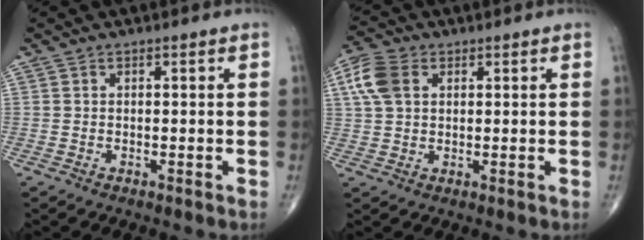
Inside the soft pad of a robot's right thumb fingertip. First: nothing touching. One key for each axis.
{"total": 7.4, "fx": 2.3, "fy": 5.1, "fz": 4.9, "tx": -0.109, "ty": 0.011, "tz": 0.043}